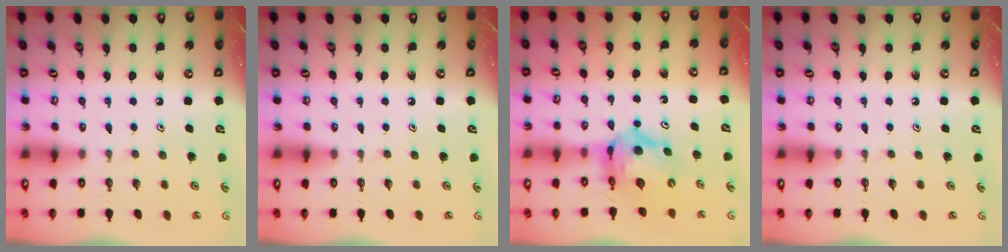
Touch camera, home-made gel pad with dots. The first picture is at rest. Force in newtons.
{"total": 0.0}
{"total": 9.3, "press": 9.2, "slide": 1.0}
{"total": 0.0}